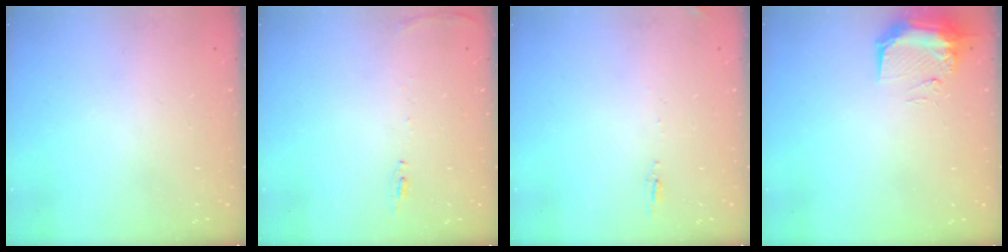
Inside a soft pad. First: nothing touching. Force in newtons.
{"total": 6.1, "press": 6.0, "slide": 0.9}
{"total": 5.0, "press": 4.7, "slide": 1.7}
{"total": 11.4, "press": 10.0, "slide": 5.4}